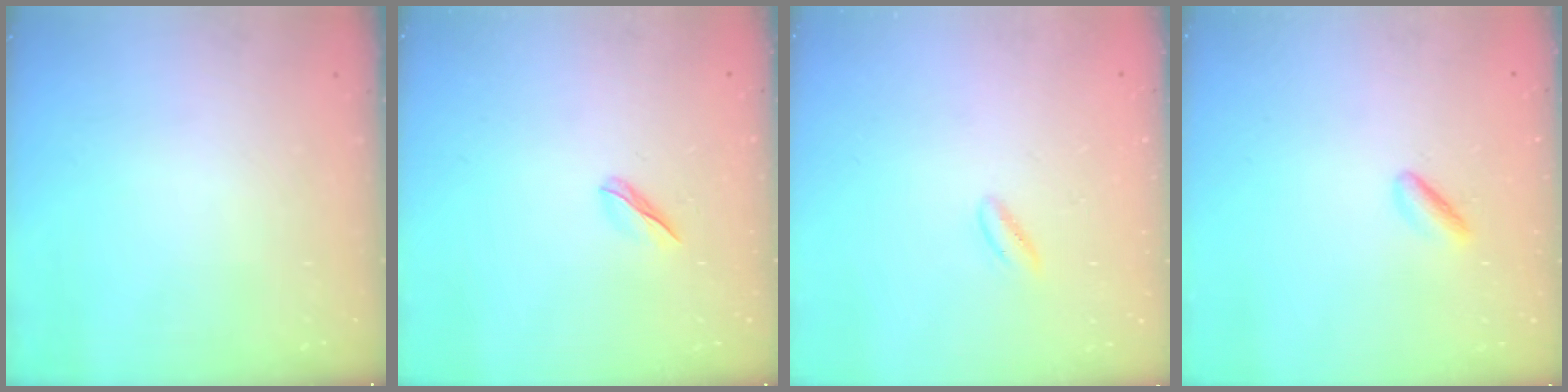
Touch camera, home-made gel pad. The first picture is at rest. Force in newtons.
{"total": 3.0, "press": 2.8, "slide": 1.0}
{"total": 2.6, "press": 2.4, "slide": 1.1}
{"total": 2.5, "press": 2.3, "slide": 0.8}